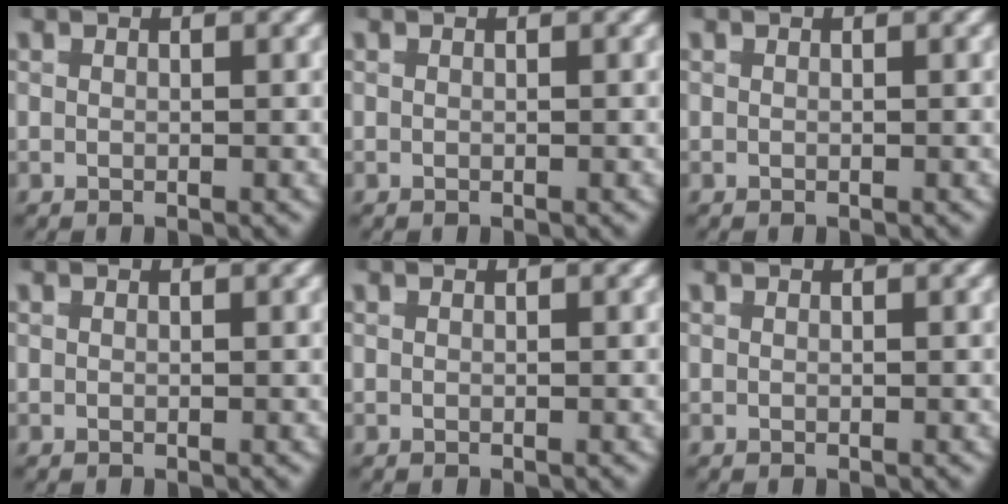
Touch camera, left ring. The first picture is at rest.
{"total": 0.0}
{"total": 0.0}
{"total": 0.0}
{"total": 0.0}
{"total": 0.0}